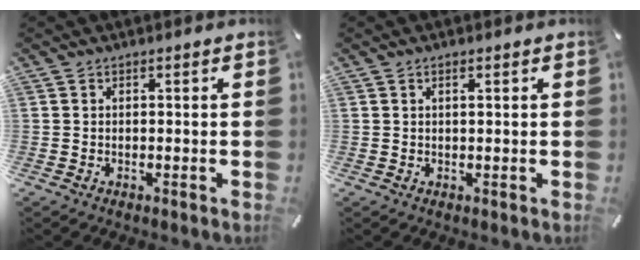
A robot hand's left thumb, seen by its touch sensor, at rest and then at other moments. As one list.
[{"total": 1.0, "force": [0.4, 0.2, 0.9], "torque": [-0.017, 0.002, 0.005]}]